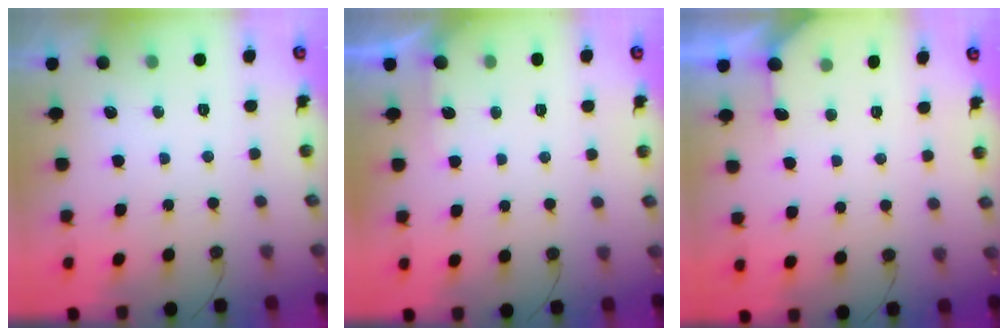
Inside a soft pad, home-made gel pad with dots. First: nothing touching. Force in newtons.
{"total": 2.1, "press": 2.1, "slide": 0.2}
{"total": 3.4, "press": 3.4, "slide": 0.4}